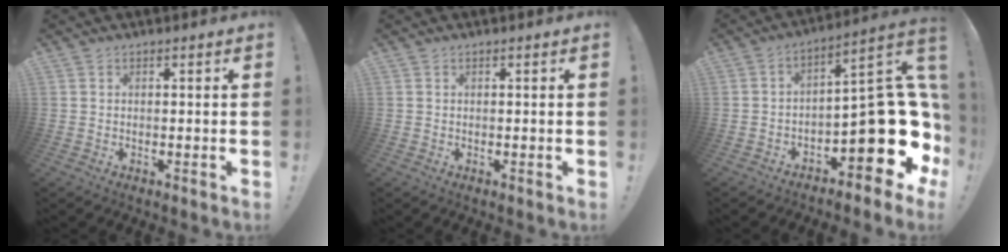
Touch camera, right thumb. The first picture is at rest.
{"total": 0.0}
{"total": 18.0, "force": [-4.6, 7.7, 15.6], "torque": [-0.195, 0.009, -0.065]}